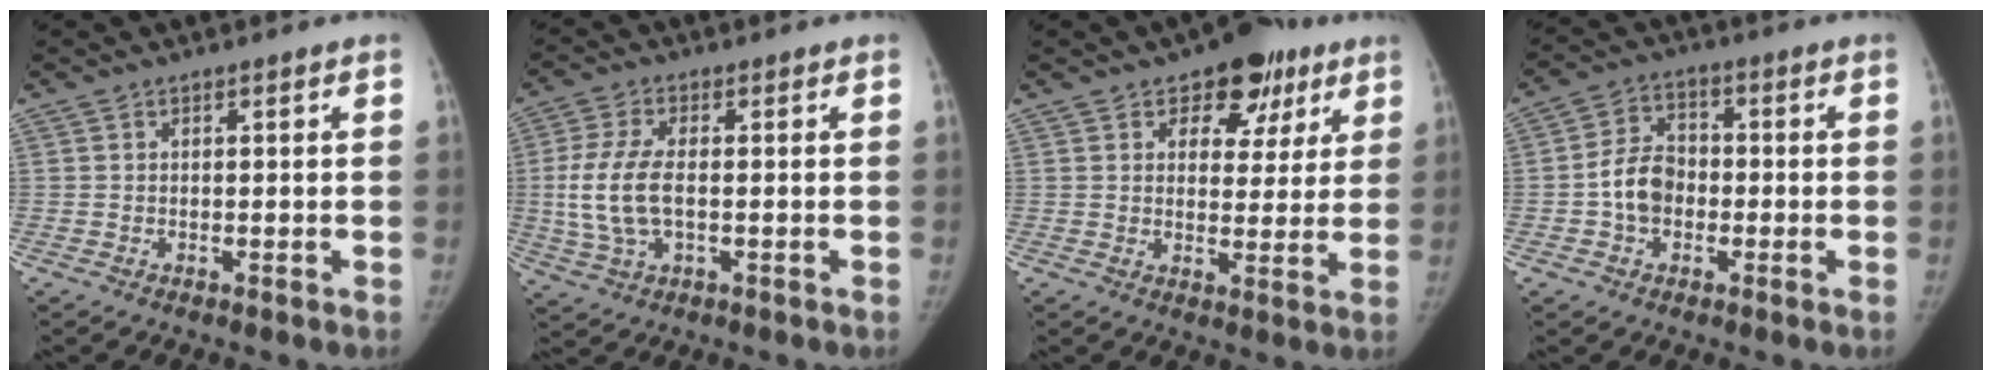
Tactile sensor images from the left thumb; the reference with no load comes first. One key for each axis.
{"total": 9.8, "fx": -0.4, "fy": 5.0, "fz": 8.4, "tx": -0.189, "ty": 0.004, "tz": -0.007}
{"total": 10.9, "fx": 5.9, "fy": 7.0, "fz": 5.9, "tx": -0.022, "ty": -0.018, "tz": 0.077}
{"total": 7.7, "fx": -1.4, "fy": 6.0, "fz": 4.7, "tx": -0.060, "ty": 0.026, "tz": -0.033}